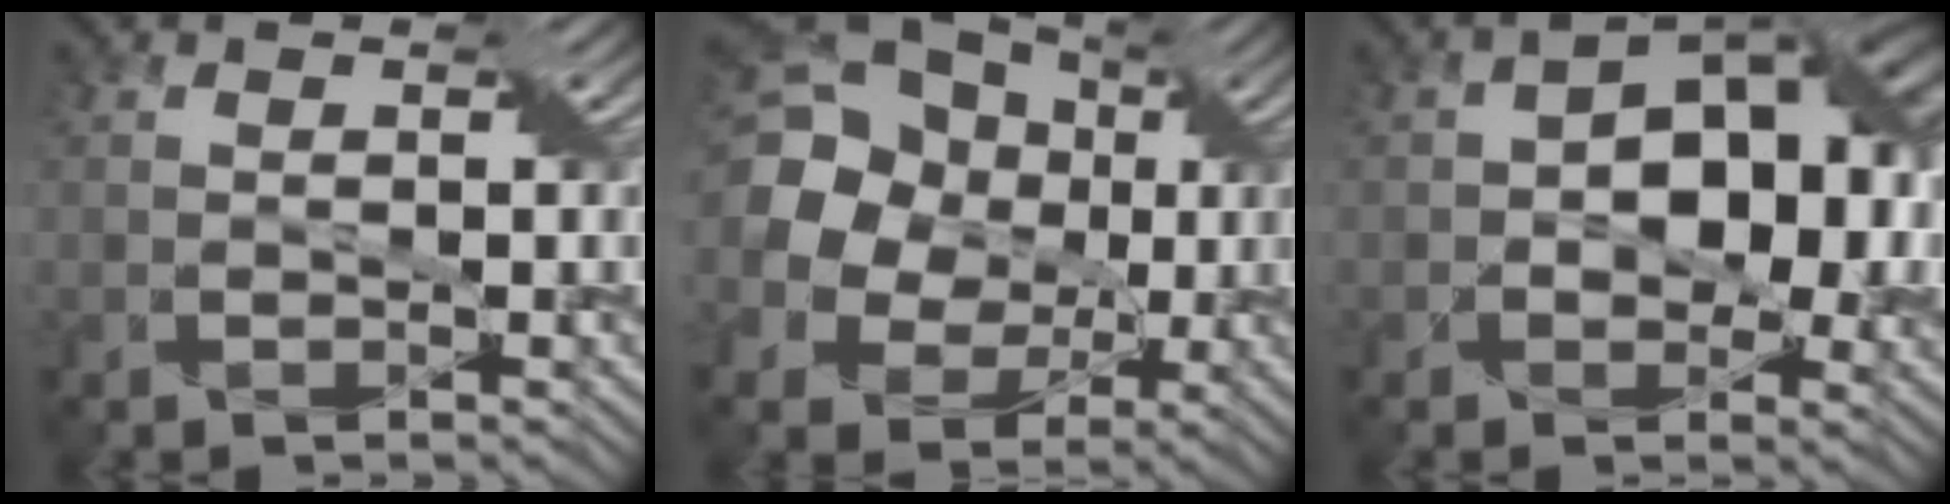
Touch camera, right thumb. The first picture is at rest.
{"total": 19.8, "force": [2.4, 17.4, 9.1], "torque": [-0.257, 0.018, 0.019]}
{"total": 11.0, "force": [0.6, 7.1, 8.3], "torque": [-0.104, 0.013, 0.002]}